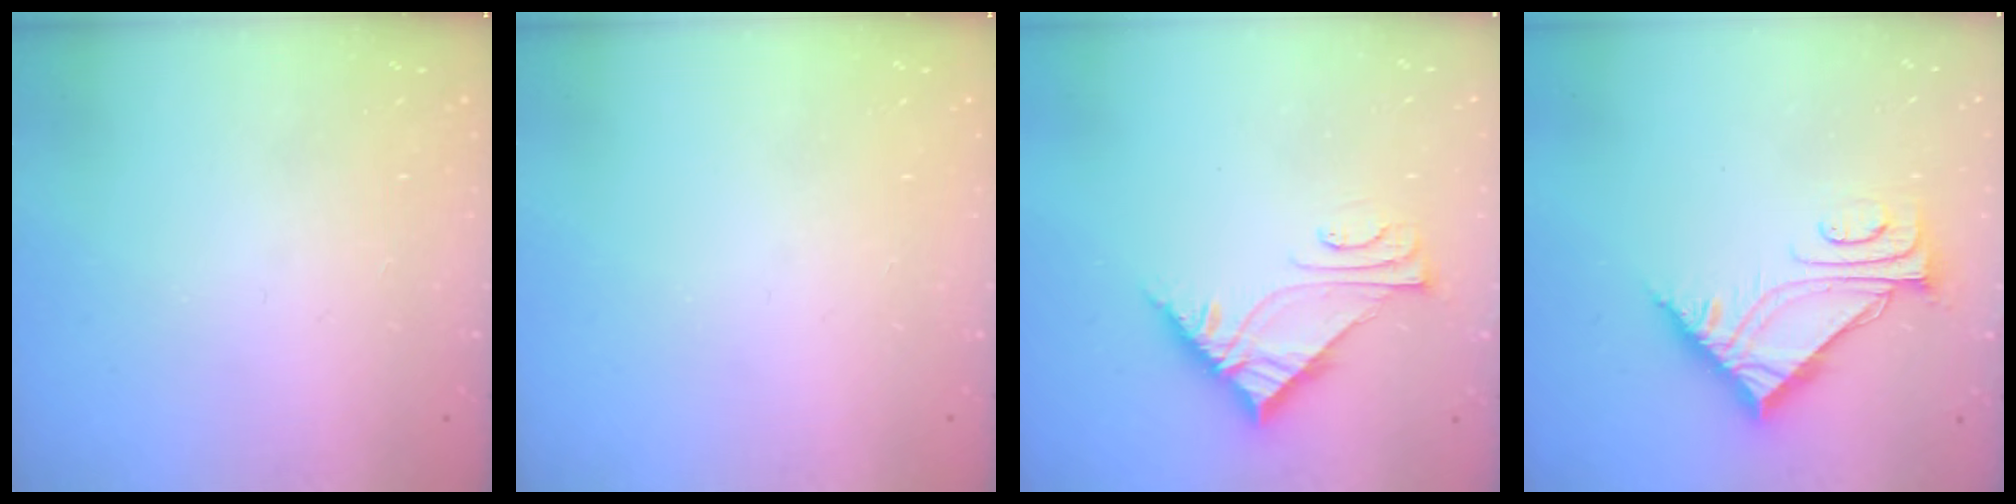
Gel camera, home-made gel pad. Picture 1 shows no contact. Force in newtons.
{"total": 0.0}
{"total": 6.5, "press": 6.5, "slide": 0.7}
{"total": 7.7, "press": 7.7, "slide": 0.4}